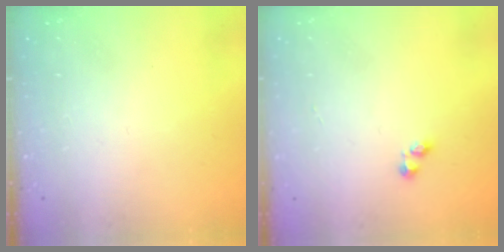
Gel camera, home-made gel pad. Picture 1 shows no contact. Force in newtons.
{"total": 1.6, "press": 1.5, "slide": 0.4}